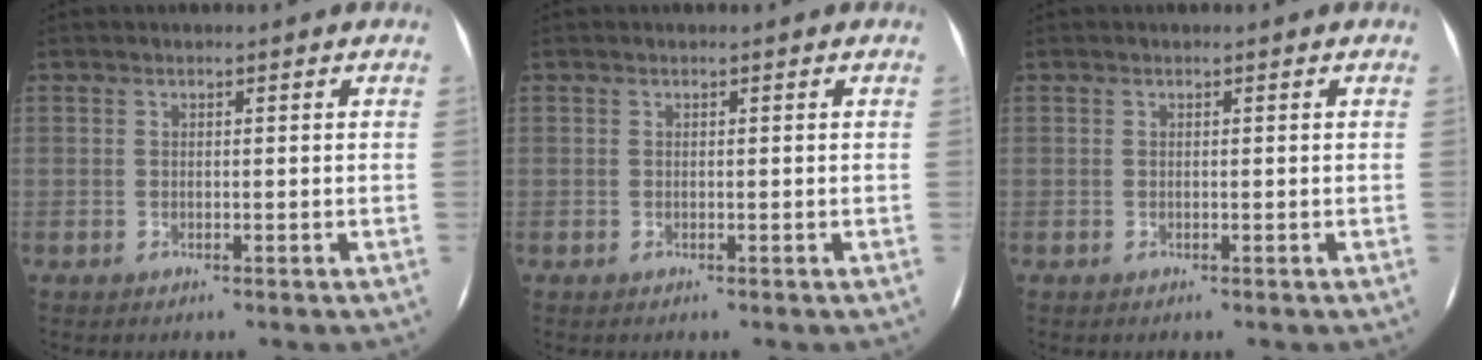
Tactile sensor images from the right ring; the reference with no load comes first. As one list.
[{"total": 0.0}, {"total": 0.0}]